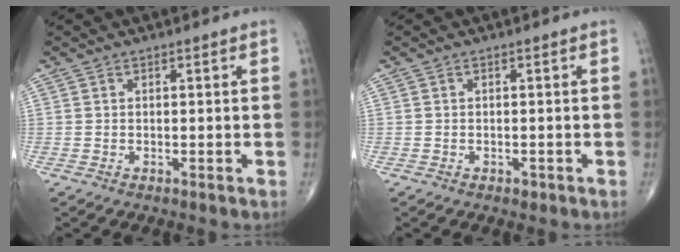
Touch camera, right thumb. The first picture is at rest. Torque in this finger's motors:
{"motor_torque": [0.02, 0.18, -0.11, -0.04, -0.01]}